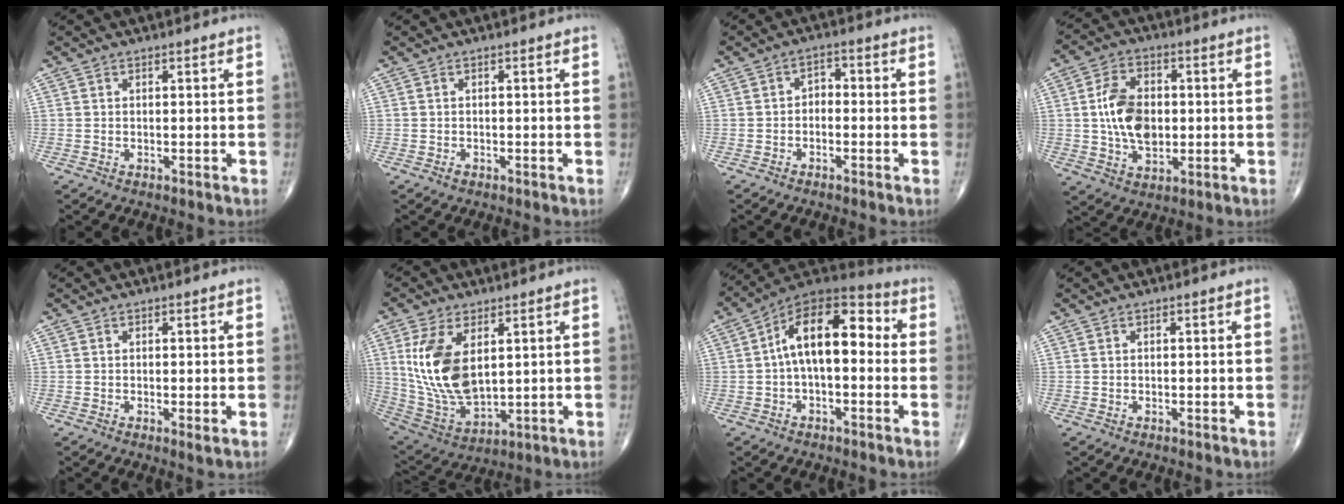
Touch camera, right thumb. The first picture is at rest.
{"total": 0.5, "force": [-0.4, 0.3, 0.2], "torque": [-0.001, 0.001, -0.008]}
{"total": 2.7, "force": [-0.9, 1.9, 1.7], "torque": [-0.015, 0.022, -0.027]}
{"total": 11.3, "force": [0.3, 7.4, 8.6], "torque": [-0.137, 0.005, 0.006]}
{"total": 1.0, "force": [-0.1, 0.2, 1.0], "torque": [-0.016, -0.005, -0.003]}
{"total": 15.3, "force": [3.7, 8.3, 12.3], "torque": [-0.240, -0.020, 0.088]}
{"total": 14.9, "force": [0.8, 7.8, 12.7], "torque": [-0.181, 0.049, -0.002]}
{"total": 0.0}